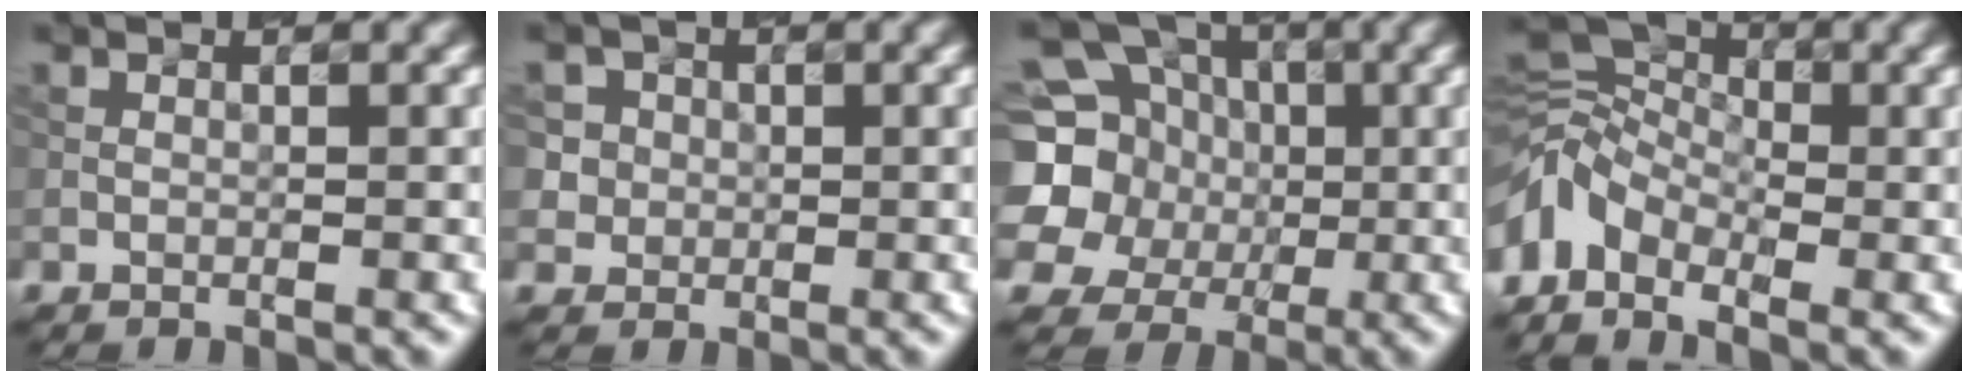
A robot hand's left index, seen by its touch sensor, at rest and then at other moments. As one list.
[{"total": 3.9, "force": [1.1, 3.6, 1.2], "torque": [-0.015, 0.010, 0.024]}, {"total": 13.5, "force": [1.4, 12.2, 5.6], "torque": [-0.161, 0.031, 0.003]}, {"total": 6.3, "force": [-3.3, 4.0, 3.6], "torque": [-0.065, 0.007, -0.083]}]